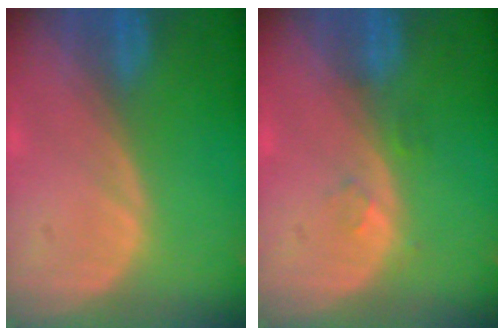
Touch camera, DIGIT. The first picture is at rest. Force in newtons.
{"total": 1.4, "press": 1.4, "slide": 0.1}